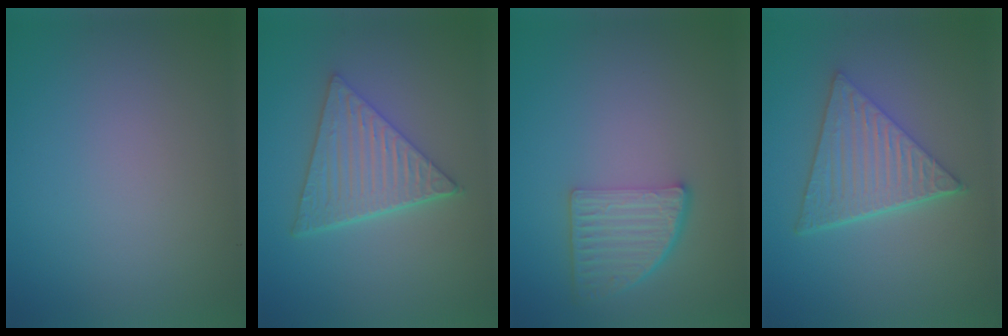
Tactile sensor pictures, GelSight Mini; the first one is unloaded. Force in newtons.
{"total": 5.9, "press": 4.3, "slide": 4.1}
{"total": 4.5, "press": 3.4, "slide": 2.9}
{"total": 6.4, "press": 4.6, "slide": 4.3}